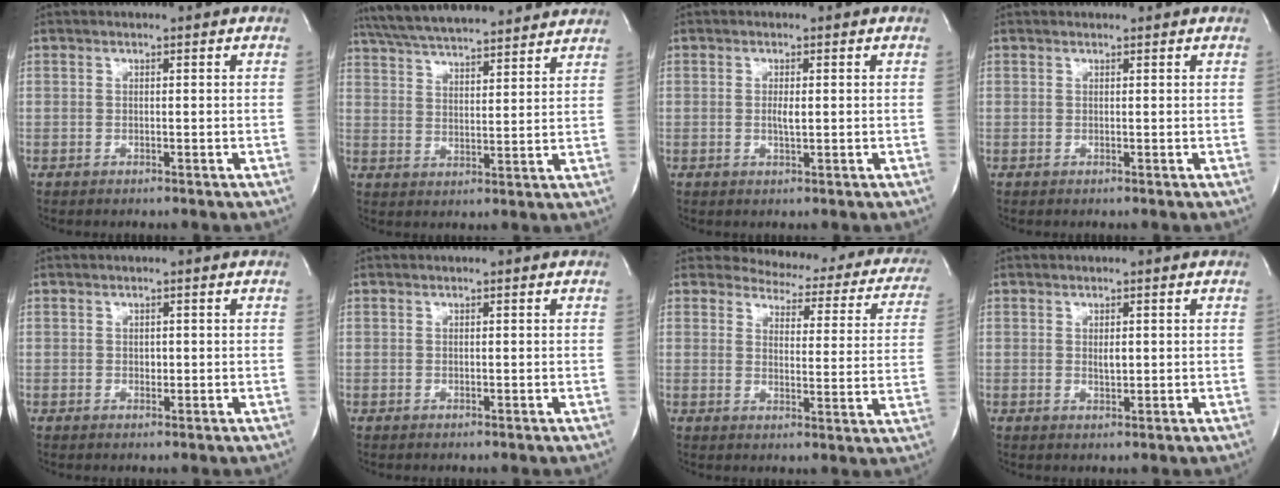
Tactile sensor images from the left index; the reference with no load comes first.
{"total": 20.6, "force": [18.4, 3.0, 8.8], "torque": [-0.152, 0.044, 0.271]}
{"total": 1.6, "force": [0.1, 0.3, 1.6], "torque": [-0.033, -0.001, 0.002]}
{"total": 1.2, "force": [1.2, 0.1, 0.1], "torque": [-0.009, 0.012, 0.018]}
{"total": 0.8, "force": [0.0, 0.6, 0.6], "torque": [-0.007, 0.001, 0.001]}
{"total": 0.0}
{"total": 18.4, "force": [16.6, 6.0, 5.1], "torque": [-0.032, -0.050, 0.163]}
{"total": 1.5, "force": [0.3, 0.6, 1.3], "torque": [-0.024, -0.003, 0.008]}